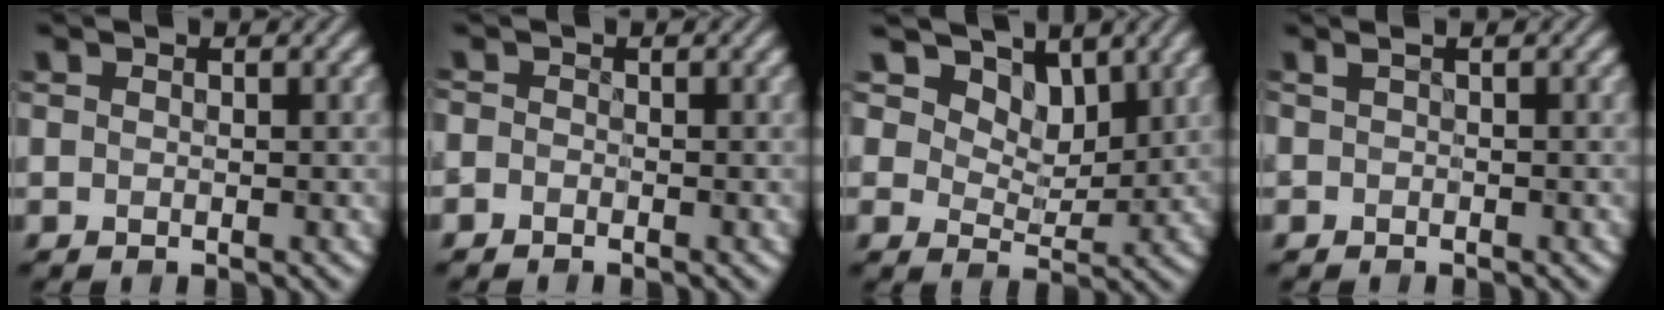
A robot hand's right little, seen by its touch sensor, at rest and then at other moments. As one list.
[{"total": 0.8, "force": [-0.7, 0.4, 0.1], "torque": [-0.001, -0.001, -0.017]}, {"total": 8.8, "force": [5.8, 5.2, 4.2], "torque": [-0.094, -0.013, 0.094]}, {"total": 0.5, "force": [0.0, 0.1, 0.5], "torque": [-0.013, 0.003, 0.000]}]